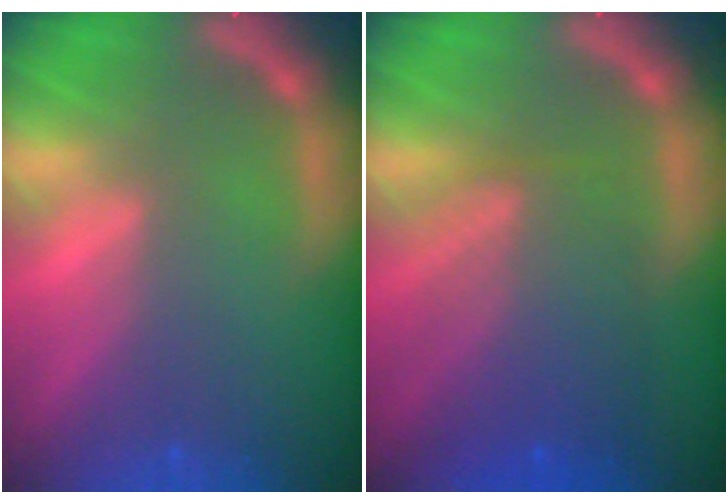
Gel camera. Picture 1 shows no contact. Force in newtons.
{"total": 7.1}